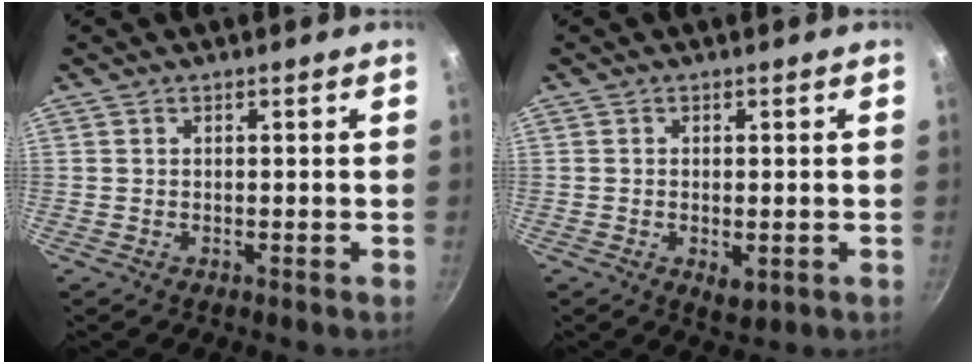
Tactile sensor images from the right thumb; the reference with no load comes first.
{"total": 3.2, "force": [-0.7, 1.7, 2.6], "torque": [-0.041, -0.011, -0.007]}